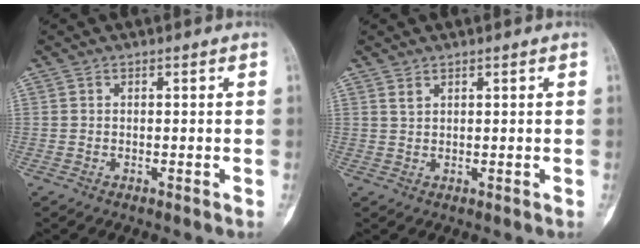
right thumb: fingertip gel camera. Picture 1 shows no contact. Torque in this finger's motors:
{"motor_torque": [-0.66, 0.23, 0.04, -0.32, -0.08]}